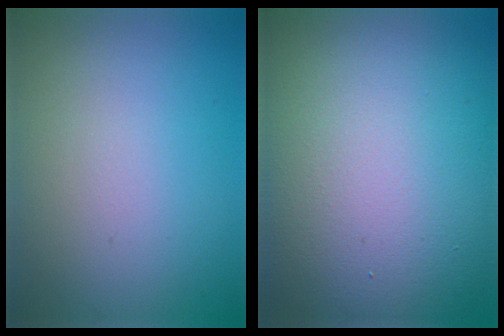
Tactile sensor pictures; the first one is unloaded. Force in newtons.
{"total": 18.3, "press": 18.2, "slide": 1.6}